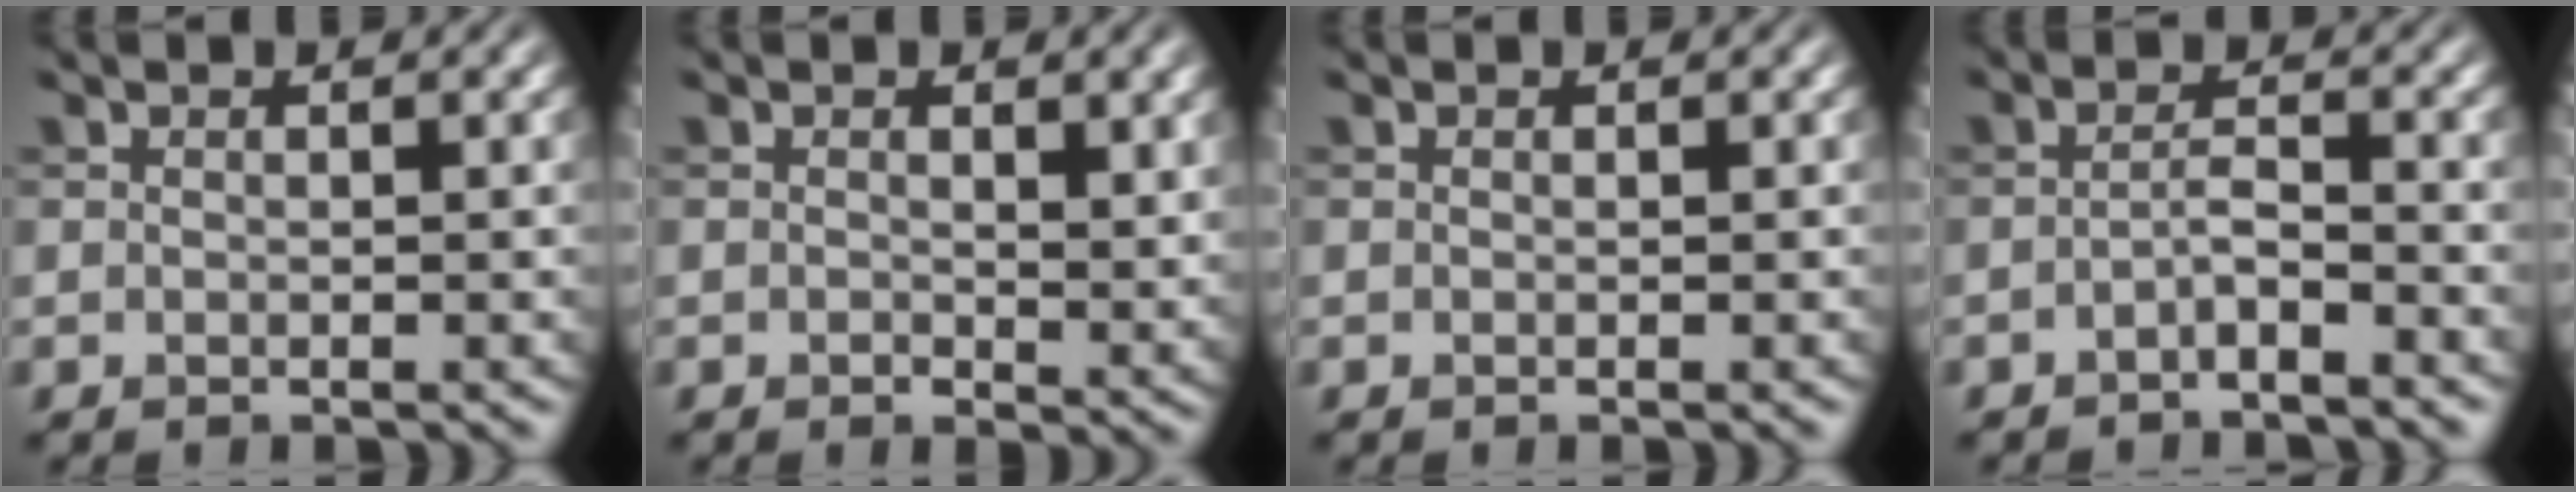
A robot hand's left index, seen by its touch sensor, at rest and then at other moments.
{"total": 2.8, "force": [0.5, 1.3, 2.4], "torque": [-0.031, -0.009, 0.009]}
{"total": 0.0}
{"total": 1.8, "force": [-1.1, 0.3, 1.3], "torque": [-0.025, 0.005, -0.027]}